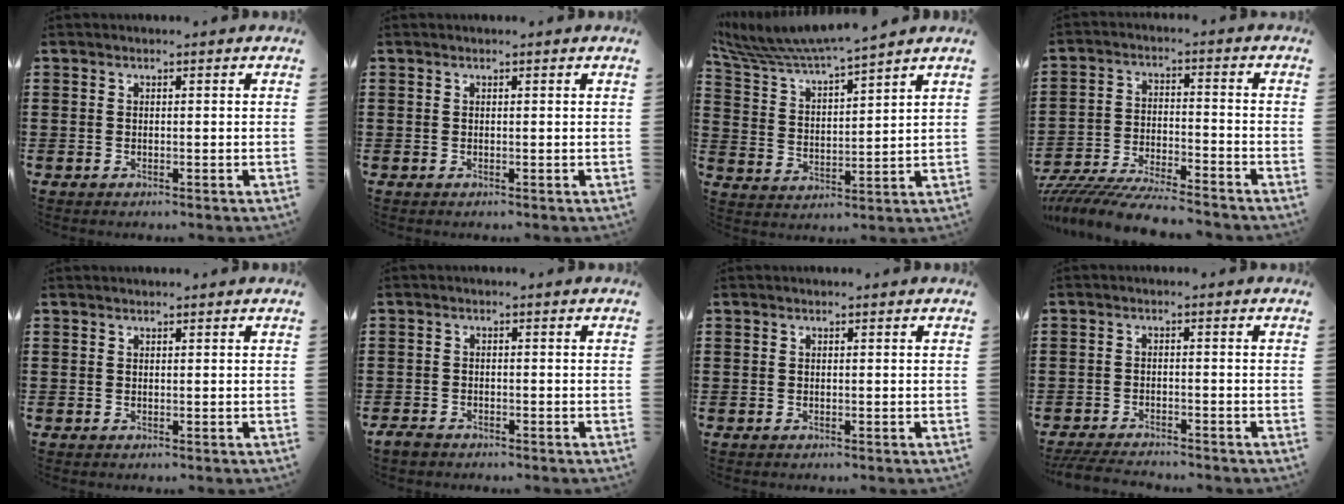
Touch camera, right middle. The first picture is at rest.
{"total": 0.0}
{"total": 5.7, "force": [5.5, -0.3, 1.5], "torque": [-0.056, -0.039, 0.092]}
{"total": 7.6, "force": [-7.4, 0.2, 1.8], "torque": [-0.040, 0.001, -0.145]}
{"total": 0.5, "force": [0.5, 0.1, 0.0], "torque": [-0.002, 0.001, 0.010]}
{"total": 1.7, "force": [-1.4, 0.7, 0.5], "torque": [-0.021, -0.001, -0.031]}
{"total": 0.0}
{"total": 3.3, "force": [-3.2, 0.3, 0.7], "torque": [-0.021, -0.003, -0.067]}